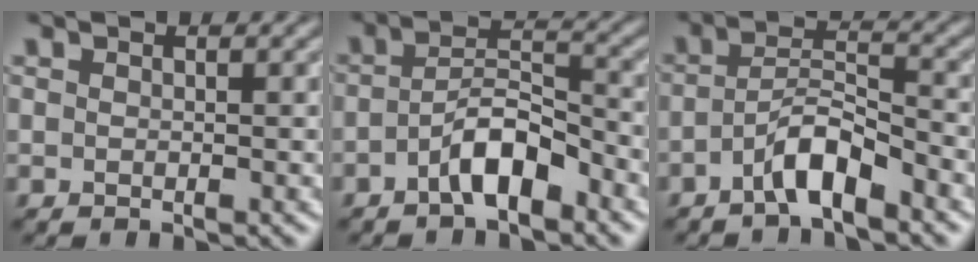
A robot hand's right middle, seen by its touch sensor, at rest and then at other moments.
{"total": 4.7, "force": [-2.4, 1.7, 3.6], "torque": [-0.064, 0.014, -0.044]}
{"total": 3.9, "force": [-2.6, 0.9, 2.8], "torque": [-0.053, 0.016, -0.049]}